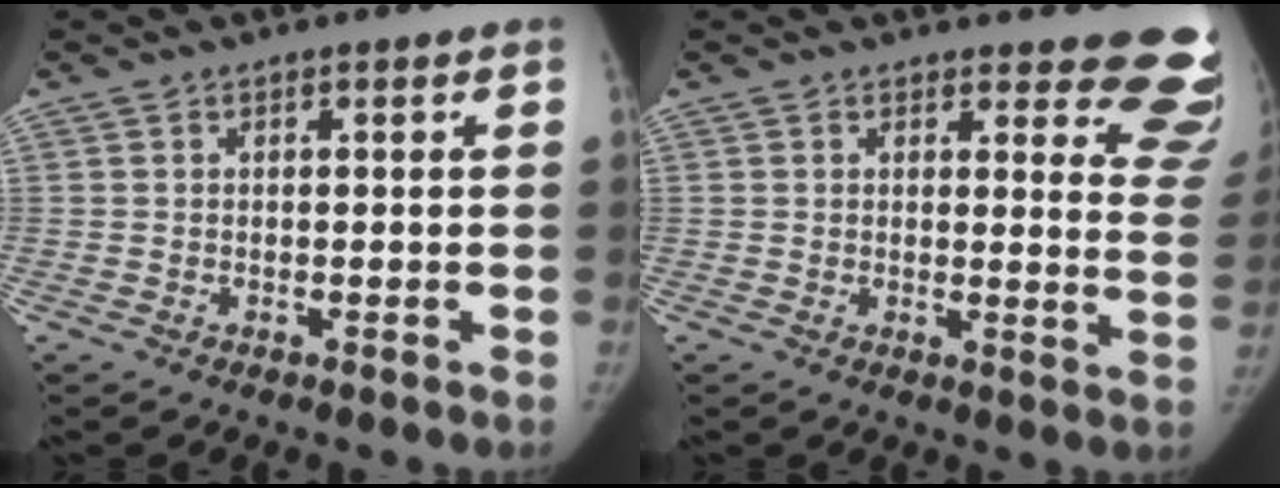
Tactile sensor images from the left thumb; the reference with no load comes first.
{"total": 12.4, "force": [11.2, 3.7, 3.7], "torque": [0.015, -0.098, 0.093]}